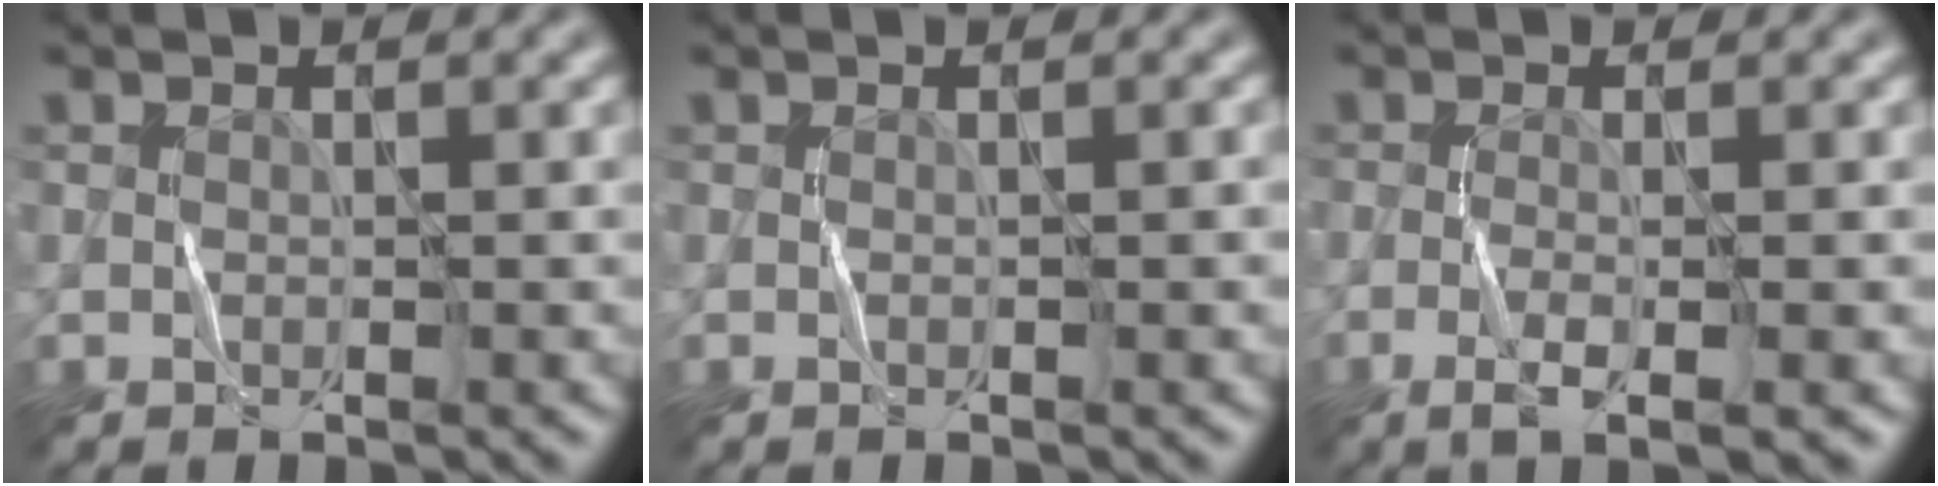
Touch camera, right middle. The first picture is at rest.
{"total": 0.0}
{"total": 2.7, "force": [-1.1, 0.2, 2.5], "torque": [-0.052, -0.001, -0.022]}